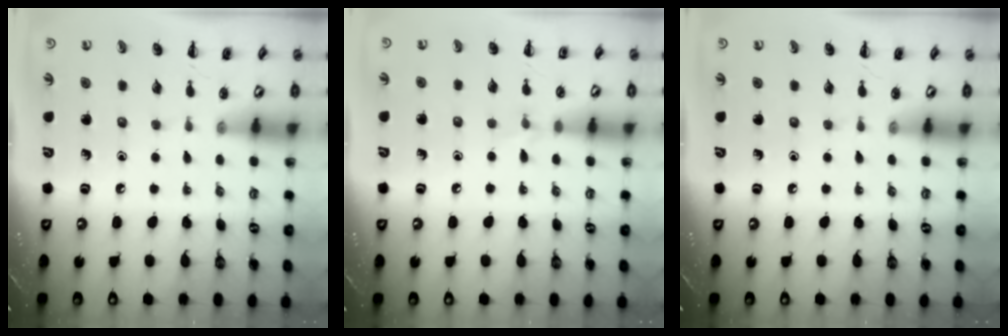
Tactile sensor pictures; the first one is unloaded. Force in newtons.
{"total": 4.9, "press": 4.6, "slide": 1.7}
{"total": 0.0}